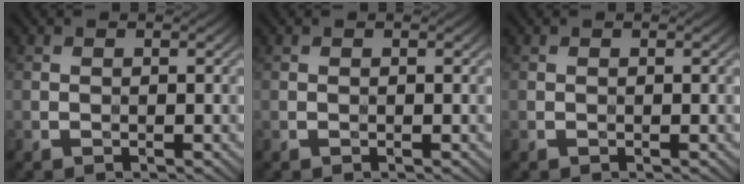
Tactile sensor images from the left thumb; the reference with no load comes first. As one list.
[{"total": 0.0}, {"total": 0.0}]